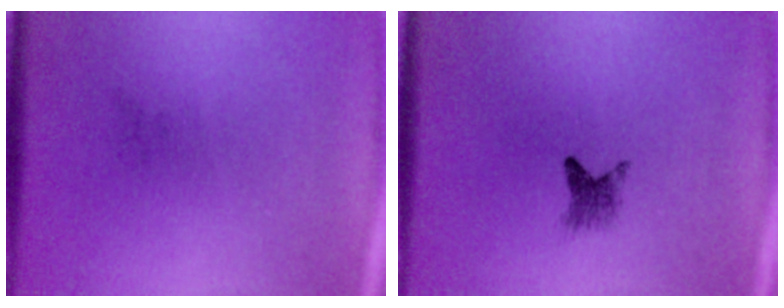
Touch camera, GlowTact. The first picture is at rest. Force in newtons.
{"total": 2.0}